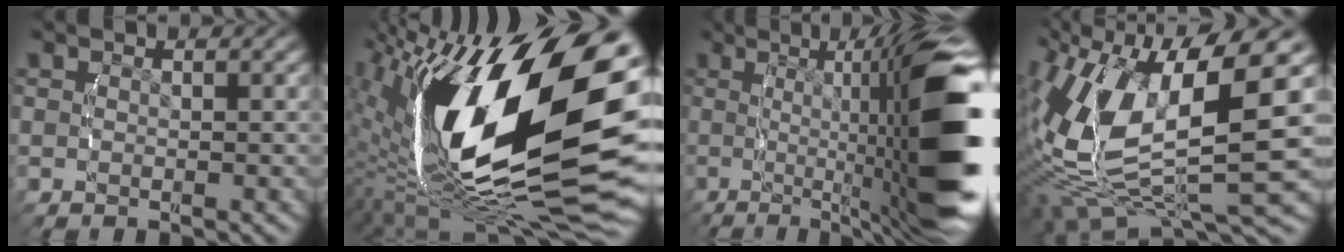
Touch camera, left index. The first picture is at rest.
{"total": 22.8, "force": [-0.8, 10.8, 20.0], "torque": [-0.318, -0.008, -0.006]}
{"total": 17.0, "force": [0.6, 4.5, 16.4], "torque": [-0.196, 0.021, -0.004]}
{"total": 16.2, "force": [-0.6, 9.5, 13.1], "torque": [-0.260, -0.049, 0.013]}